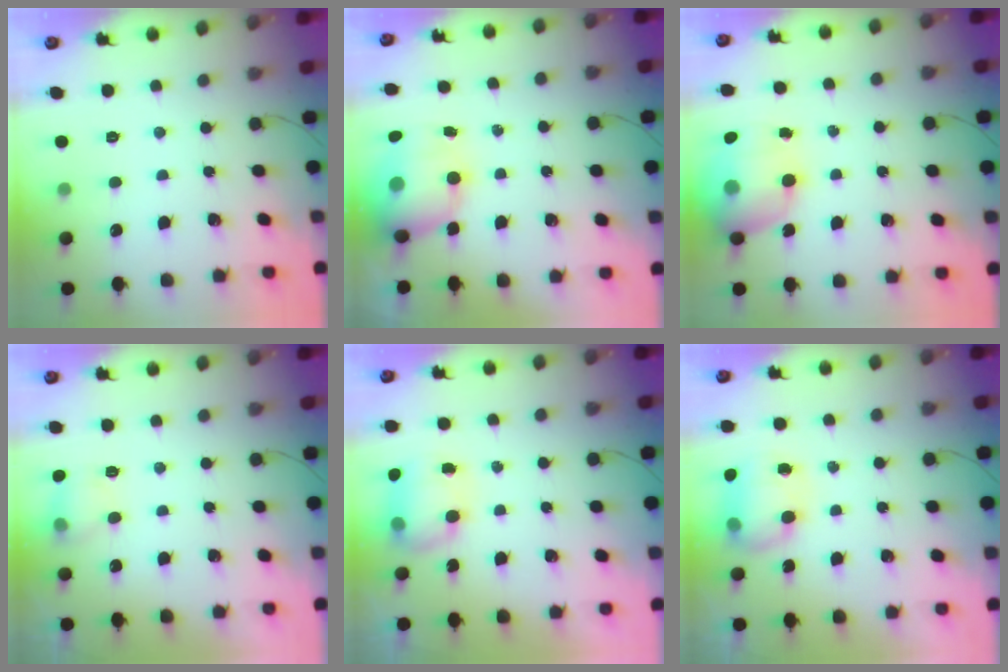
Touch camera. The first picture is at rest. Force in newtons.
{"total": 13.2, "press": 12.8, "slide": 3.3}
{"total": 17.2, "press": 16.7, "slide": 4.1}
{"total": 7.5, "press": 7.2, "slide": 1.8}
{"total": 8.0, "press": 8.0, "slide": 0.6}
{"total": 11.9, "press": 9.6, "slide": 7.0}